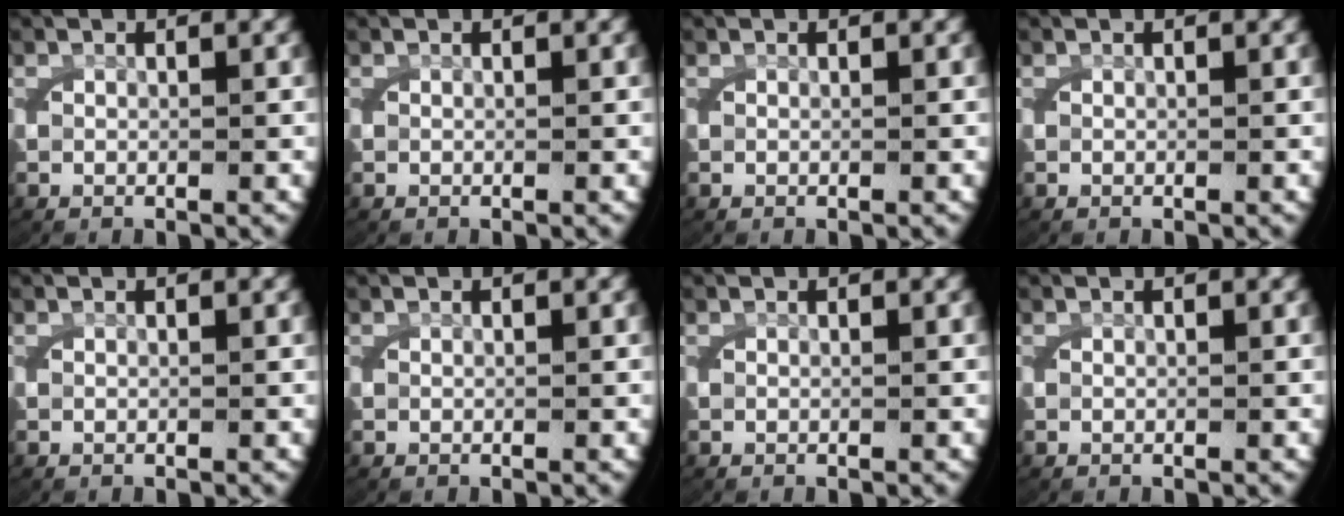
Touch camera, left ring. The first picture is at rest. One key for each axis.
{"total": 0.0}
{"total": 0.0}
{"total": 0.0}
{"total": 0.0}
{"total": 0.0}
{"total": 0.0}
{"total": 0.0}